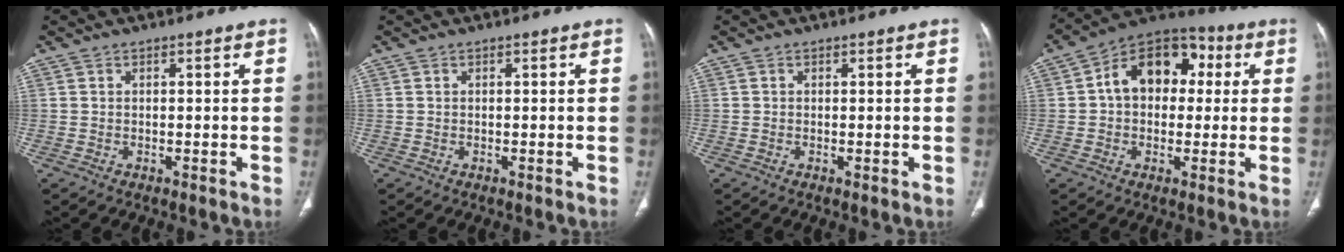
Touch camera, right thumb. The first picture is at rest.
{"total": 0.0}
{"total": 0.0}
{"total": 14.4, "force": [2.5, 10.2, 9.8], "torque": [-0.114, 0.032, 0.026]}